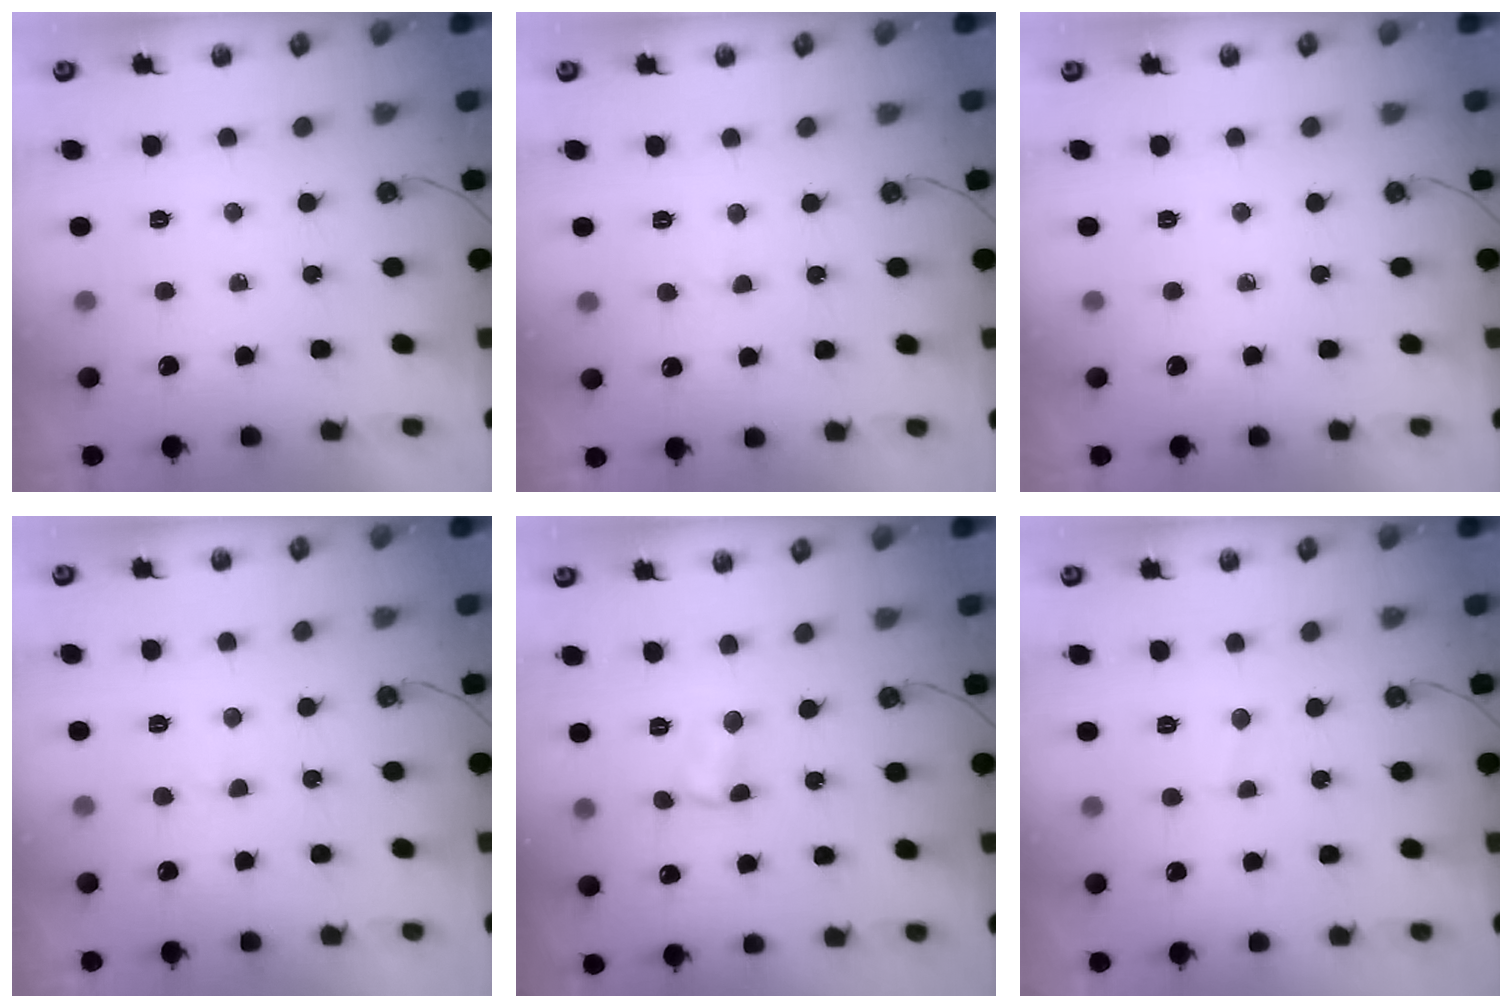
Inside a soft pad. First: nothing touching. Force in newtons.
{"total": 2.5, "press": 2.5, "slide": 0.4}
{"total": 0.0}
{"total": 2.5, "press": 2.5, "slide": 0.4}
{"total": 2.3, "press": 2.3, "slide": 0.3}
{"total": 2.0, "press": 2.0, "slide": 0.2}